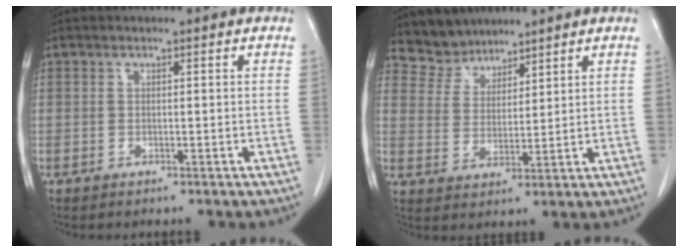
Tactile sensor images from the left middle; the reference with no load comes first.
{"total": 5.5, "force": [5.0, 2.2, -0.4], "torque": [0.007, 0.007, 0.104]}